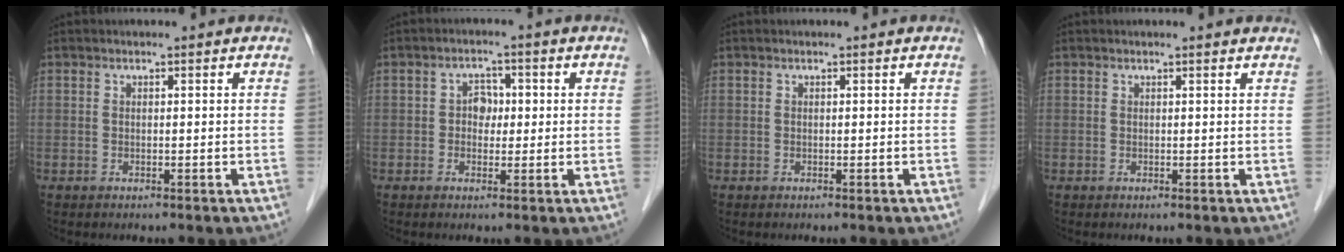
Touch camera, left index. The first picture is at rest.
{"total": 3.0, "force": [0.1, 2.2, 2.0], "torque": [-0.029, 0.011, 0.000]}
{"total": 0.0}
{"total": 1.4, "force": [1.3, 0.1, 0.3], "torque": [-0.014, 0.002, 0.009]}